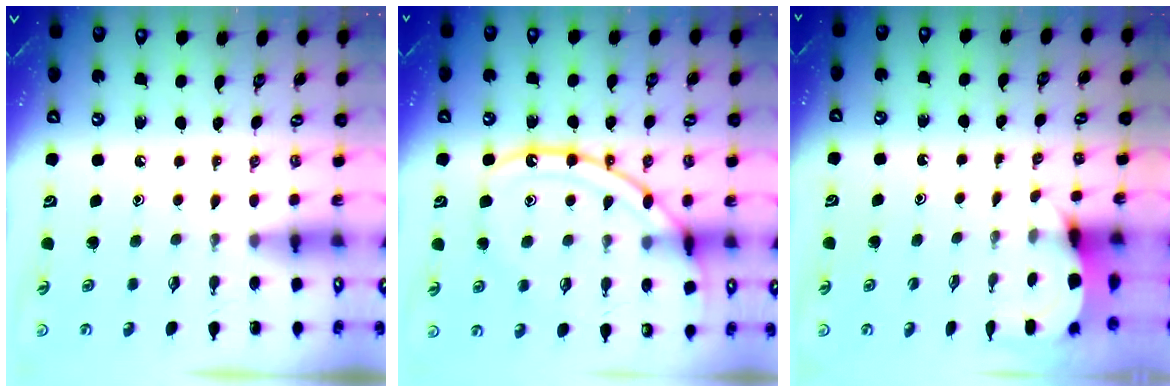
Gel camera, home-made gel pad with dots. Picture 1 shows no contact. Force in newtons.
{"total": 15.4, "press": 15.4, "slide": 1.2}
{"total": 5.2, "press": 5.2, "slide": 0.1}